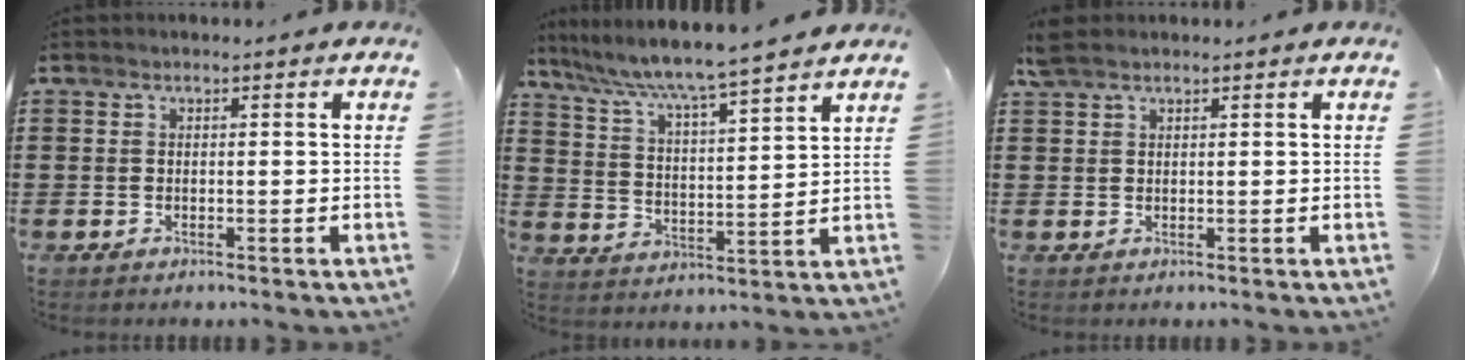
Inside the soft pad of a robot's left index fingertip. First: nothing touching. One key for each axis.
{"total": 6.2, "fx": 5.6, "fy": -0.5, "fz": 2.6, "tx": -0.073, "ty": -0.036, "tz": 0.090}
{"total": 2.0, "fx": 1.5, "fy": 0.7, "fz": 1.0, "tx": -0.024, "ty": 0.003, "tz": 0.029}